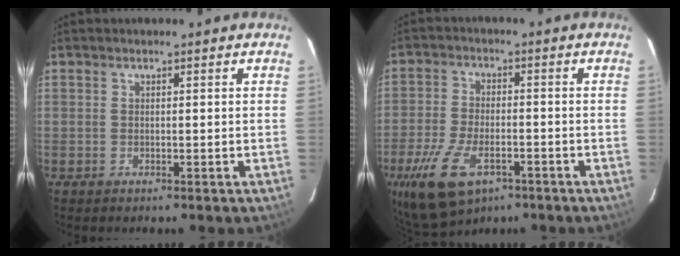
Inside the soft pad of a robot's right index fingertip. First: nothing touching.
{"total": 13.9, "force": [-7.5, 7.0, 9.4], "torque": [-0.215, -0.027, -0.132]}